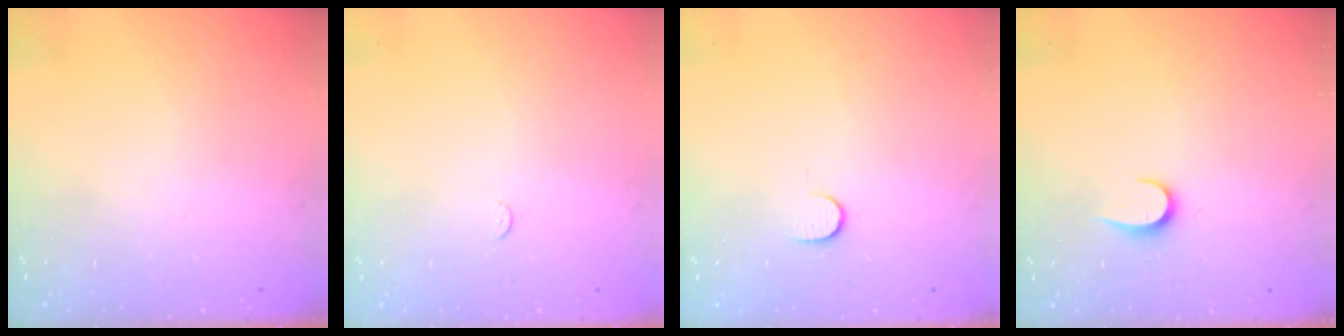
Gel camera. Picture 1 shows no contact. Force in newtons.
{"total": 2.3, "press": 2.3, "slide": 0.3}
{"total": 5.3, "press": 5.2, "slide": 0.5}
{"total": 5.0, "press": 5.0, "slide": 0.5}